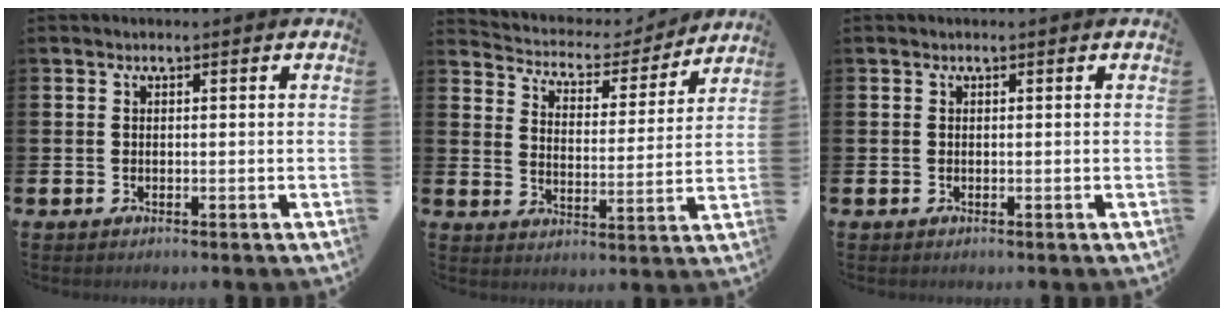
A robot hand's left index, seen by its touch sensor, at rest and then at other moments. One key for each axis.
{"total": 5.0, "fx": 4.5, "fy": 1.9, "fz": 0.6, "tx": -0.047, "ty": -0.036, "tz": 0.072}
{"total": 0.0}